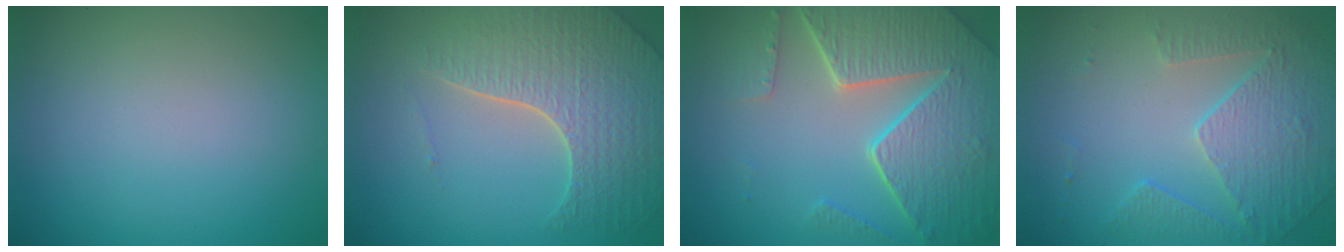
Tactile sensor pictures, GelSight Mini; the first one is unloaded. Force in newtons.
{"total": 7.1, "press": 5.3, "slide": 4.6}
{"total": 7.8, "press": 5.6, "slide": 5.4}
{"total": 5.1, "press": 3.7, "slide": 3.6}